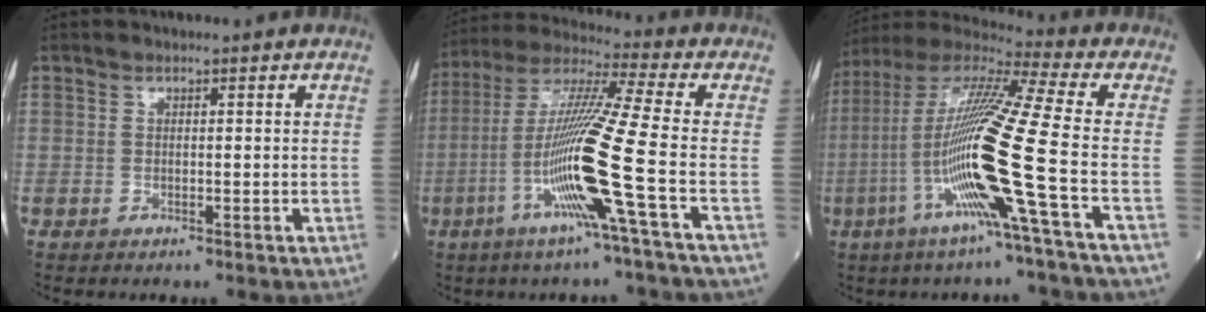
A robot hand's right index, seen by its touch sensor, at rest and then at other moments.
{"total": 15.4, "force": [-4.8, -2.3, 14.5], "torque": [-0.293, -0.013, -0.101]}
{"total": 19.1, "force": [-5.0, -2.0, 18.3], "torque": [-0.371, -0.018, -0.113]}